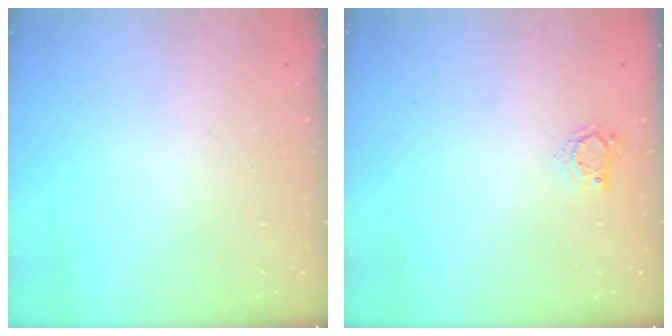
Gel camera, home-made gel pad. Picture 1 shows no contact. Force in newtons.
{"total": 3.7, "press": 3.7, "slide": 0.4}